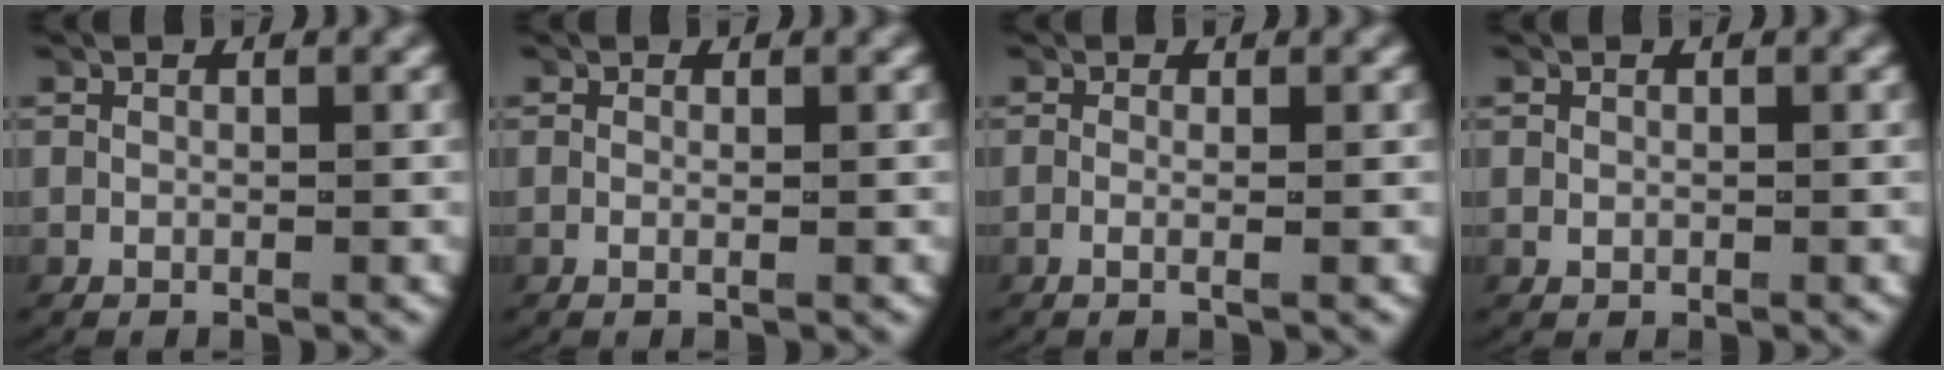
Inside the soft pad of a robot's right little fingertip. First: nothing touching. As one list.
[{"total": 0.5, "force": [-0.2, -0.2, 0.5], "torque": [-0.012, -0.005, -0.002]}, {"total": 1.1, "force": [-0.5, -0.3, 0.9], "torque": [-0.033, -0.008, -0.006]}, {"total": 0.0}]